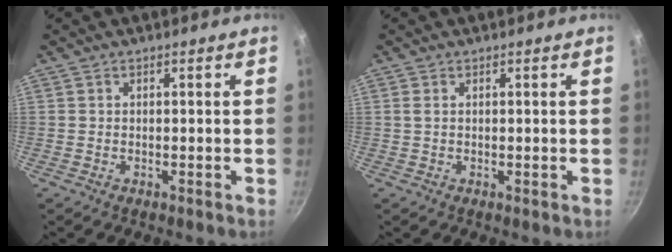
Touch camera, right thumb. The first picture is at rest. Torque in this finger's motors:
{"motor_torque": [-0.37, -0.47, 0.41, -0.06, 0.04]}